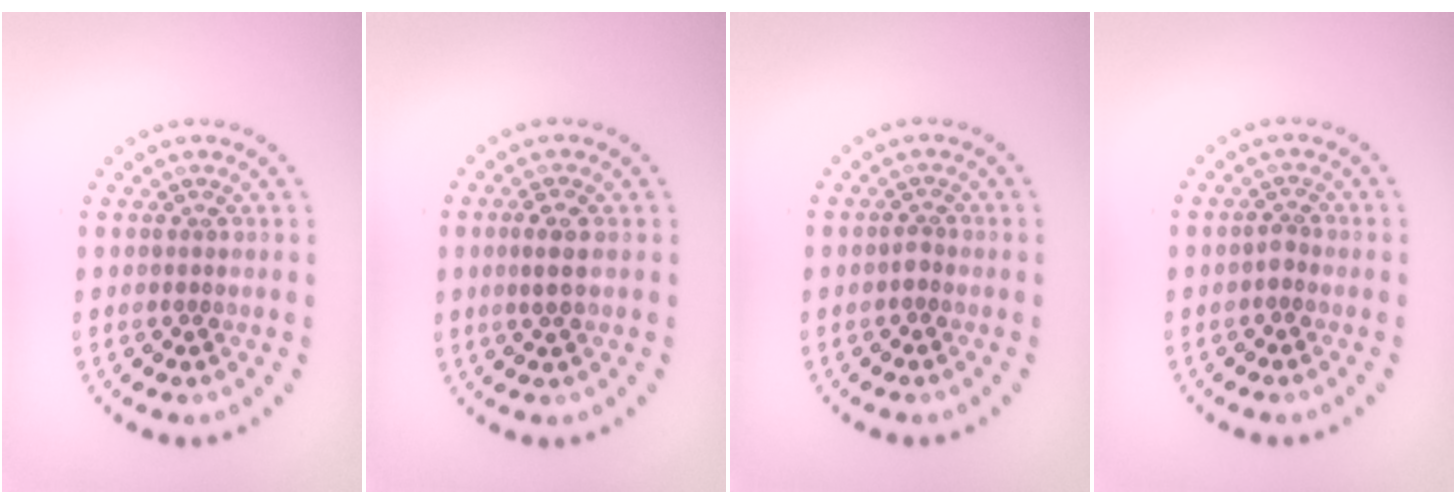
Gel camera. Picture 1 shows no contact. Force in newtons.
{"total": 1.9, "press": 1.8, "slide": 0.5}
{"total": 0.8, "press": 0.5, "slide": 0.5}
{"total": 0.9, "press": 0.7, "slide": 0.6}